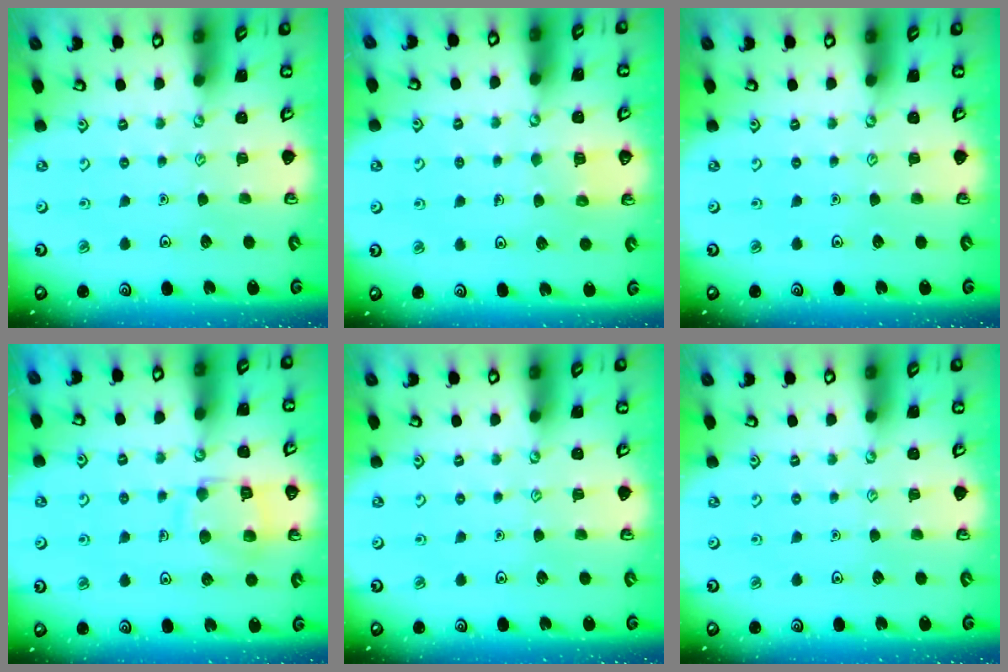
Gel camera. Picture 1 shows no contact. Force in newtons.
{"total": 3.8, "press": 3.8, "slide": 0.4}
{"total": 0.0}
{"total": 12.4, "press": 12.4, "slide": 1.2}
{"total": 0.0}
{"total": 0.0}